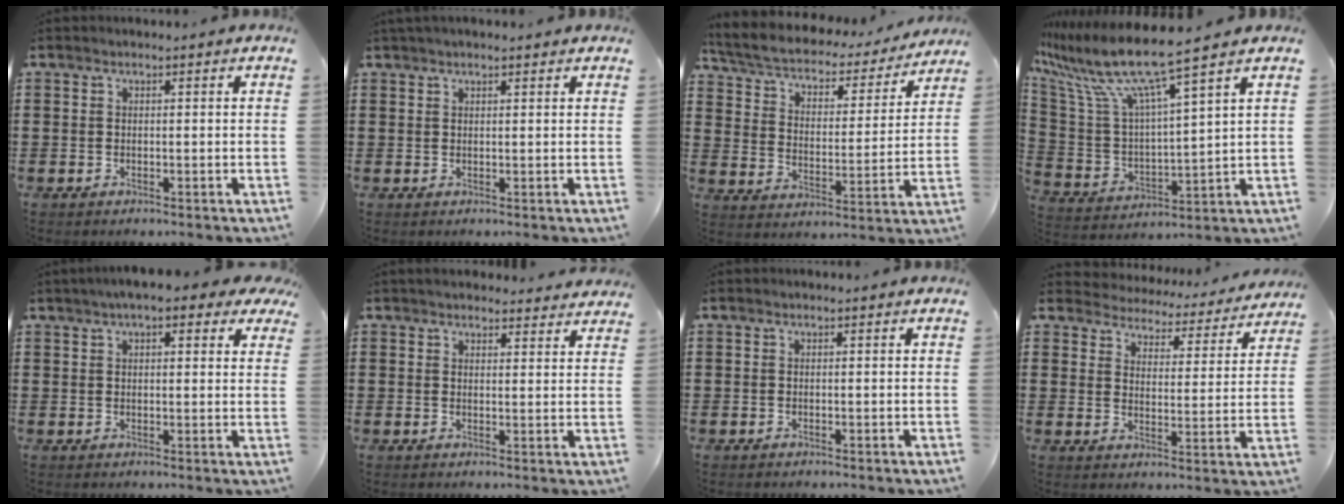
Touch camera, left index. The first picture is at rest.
{"total": 1.3, "force": [1.1, 0.2, 0.7], "torque": [-0.015, 0.002, 0.020]}
{"total": 4.2, "force": [3.8, 1.1, 1.5], "torque": [-0.052, -0.032, 0.057]}
{"total": 10.2, "force": [7.9, 0.4, 6.5], "torque": [-0.159, -0.053, 0.129]}
{"total": 5.2, "force": [3.7, 1.3, 3.4], "torque": [-0.069, 0.002, 0.063]}
{"total": 2.9, "force": [2.8, 0.4, 0.4], "torque": [-0.006, -0.010, 0.052]}
{"total": 0.0}
{"total": 3.8, "force": [3.7, 0.3, -0.5], "torque": [-0.011, -0.036, 0.057]}